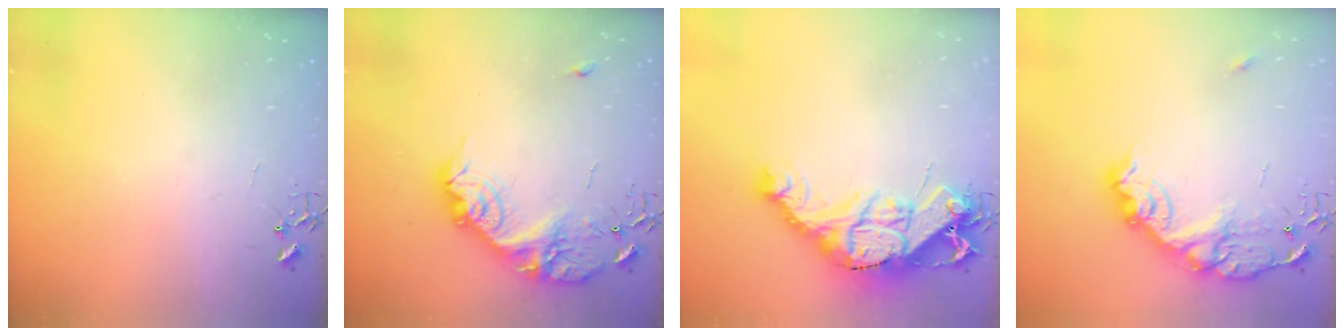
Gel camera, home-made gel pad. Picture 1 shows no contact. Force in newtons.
{"total": 18.5, "press": 18.5, "slide": 1.0}
{"total": 19.8, "press": 19.7, "slide": 1.9}
{"total": 17.6, "press": 17.6, "slide": 1.3}